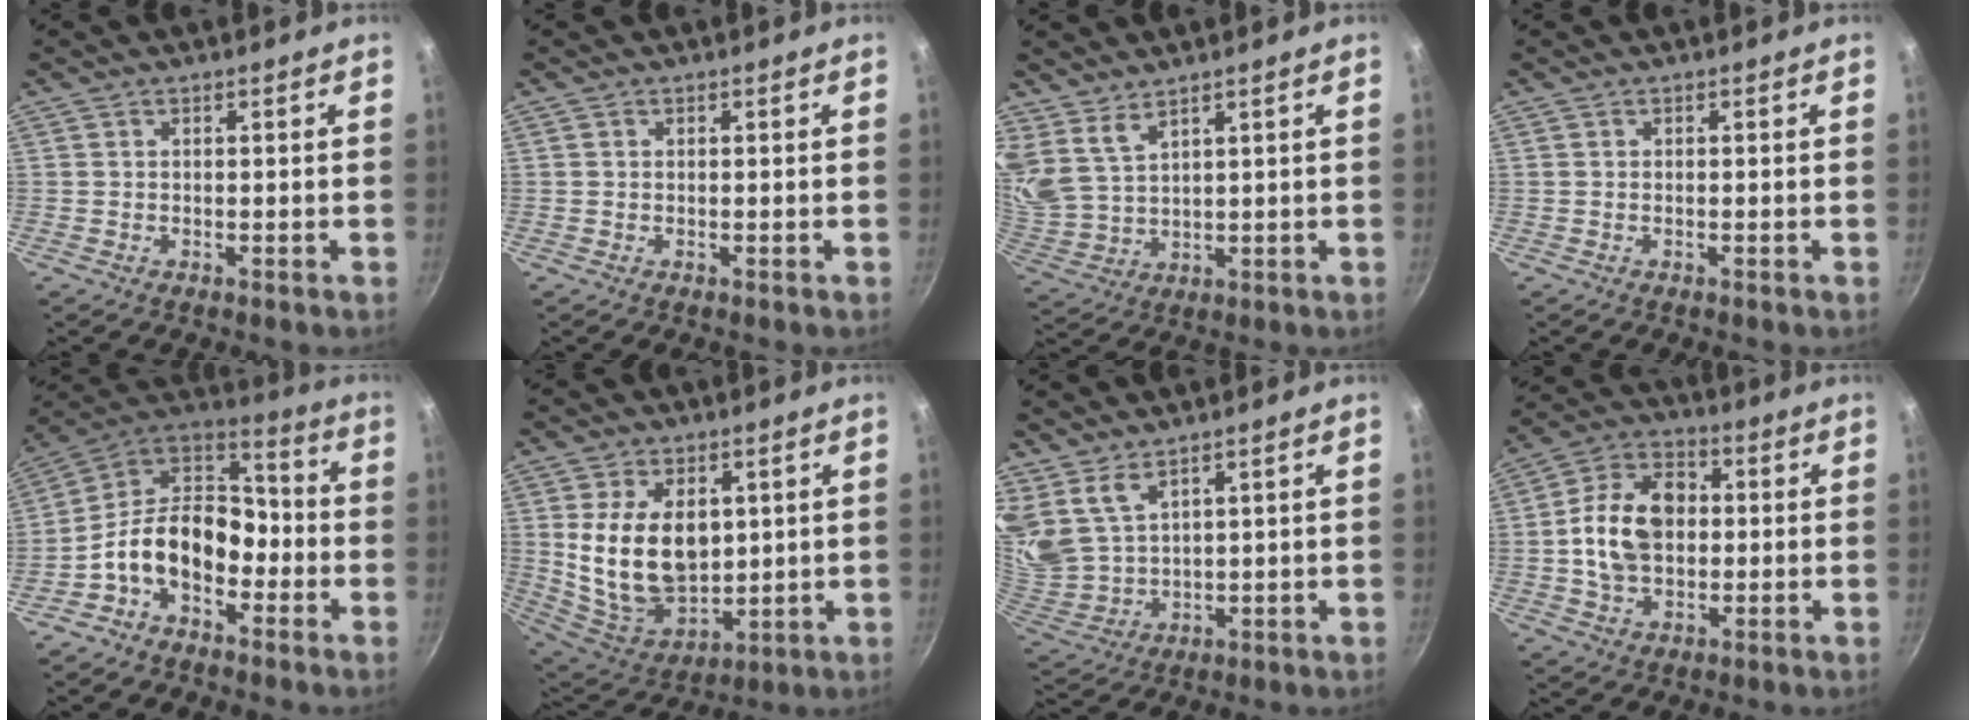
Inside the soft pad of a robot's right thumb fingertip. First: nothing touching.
{"total": 0.0}
{"total": 6.4, "force": [4.9, 2.7, 3.2], "torque": [-0.056, -0.038, 0.114]}
{"total": 0.0}
{"total": 15.3, "force": [-5.2, 10.3, 10.1], "torque": [-0.144, 0.071, -0.118]}
{"total": 16.6, "force": [2.6, 10.9, 12.3], "torque": [-0.197, -0.032, 0.067]}
{"total": 8.2, "force": [5.7, 4.2, 4.2], "torque": [-0.072, -0.045, 0.132]}
{"total": 13.9, "force": [0.3, 9.9, 9.8], "torque": [-0.147, 0.021, -0.006]}